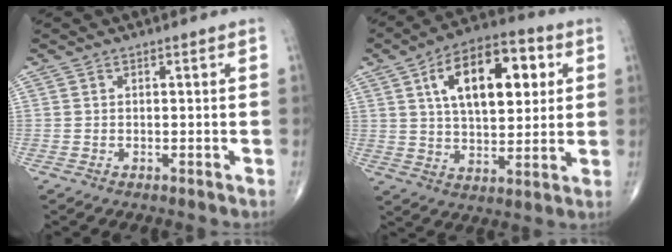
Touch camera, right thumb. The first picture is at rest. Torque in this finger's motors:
{"motor_torque": [-0.48, 1.11, 0.40, -0.17, 0.40]}